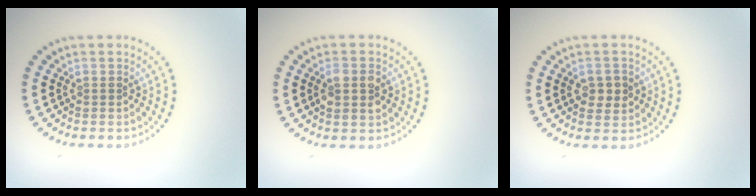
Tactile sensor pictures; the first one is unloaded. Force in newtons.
{"total": 2.3, "press": 2.2, "slide": 0.2}
{"total": 2.2, "press": 2.2, "slide": 0.3}